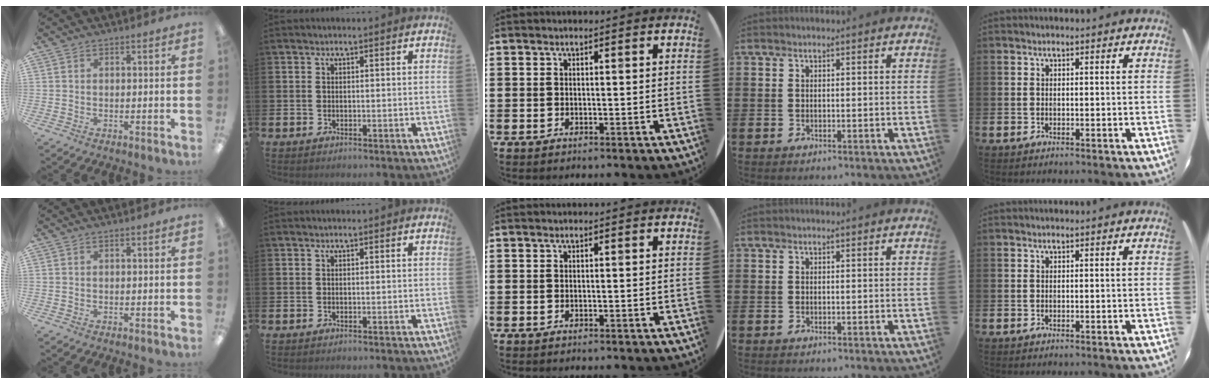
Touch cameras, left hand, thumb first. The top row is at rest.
{}